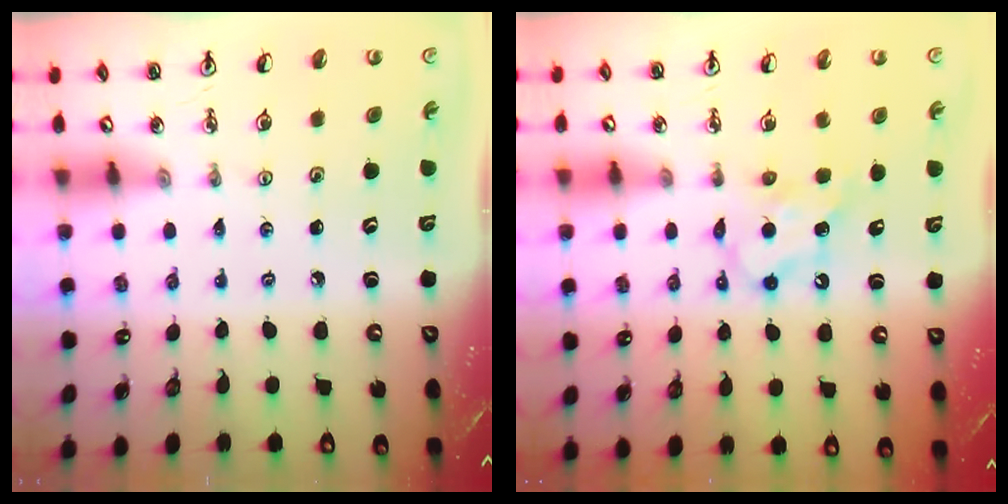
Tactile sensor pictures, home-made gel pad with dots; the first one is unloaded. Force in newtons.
{"total": 6.1, "press": 6.1, "slide": 0.2}